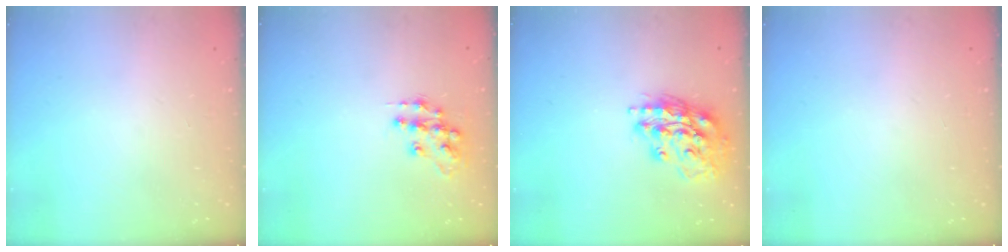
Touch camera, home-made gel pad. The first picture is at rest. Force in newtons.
{"total": 11.5, "press": 11.5, "slide": 0.7}
{"total": 15.9, "press": 15.7, "slide": 2.2}
{"total": 0.0}